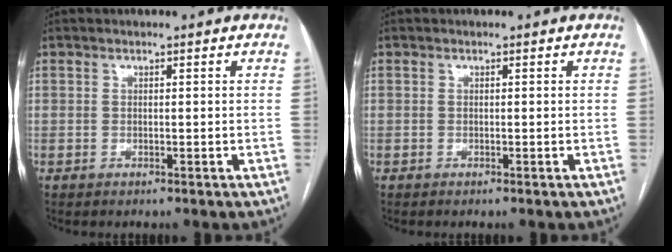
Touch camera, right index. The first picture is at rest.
{"total": 0.0}